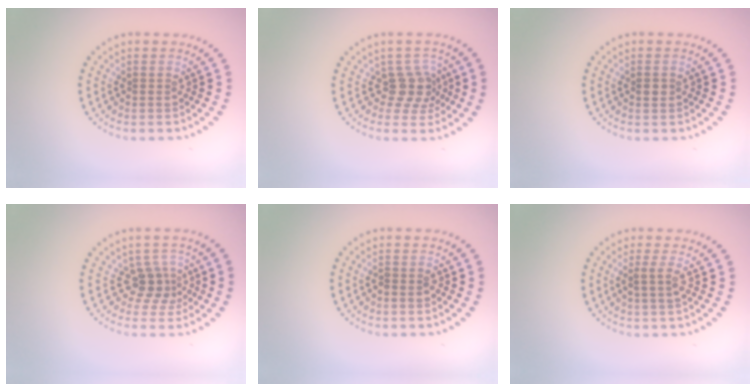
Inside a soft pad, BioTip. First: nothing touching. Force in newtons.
{"total": 2.7, "press": 2.1, "slide": 1.8}
{"total": 1.0, "press": 1.0, "slide": 0.1}
{"total": 2.5, "press": 1.8, "slide": 1.8}
{"total": 0.9, "press": 0.8, "slide": 0.4}
{"total": 1.5, "press": 1.1, "slide": 1.0}